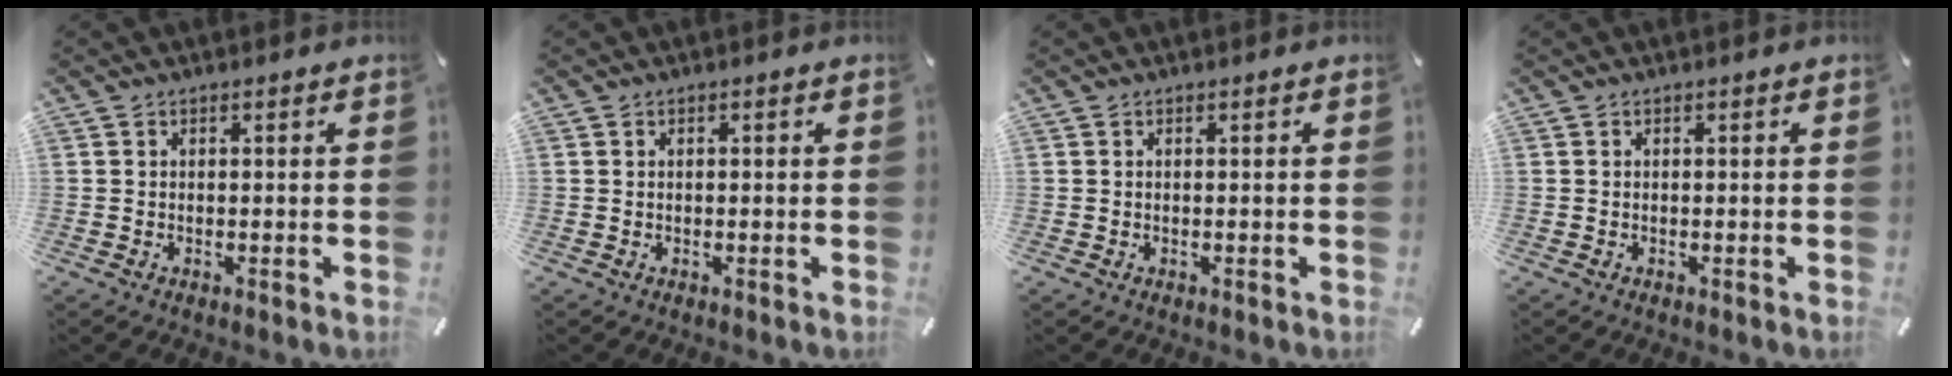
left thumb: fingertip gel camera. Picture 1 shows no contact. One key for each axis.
{"total": 0.0}
{"total": 0.0}
{"total": 0.0}